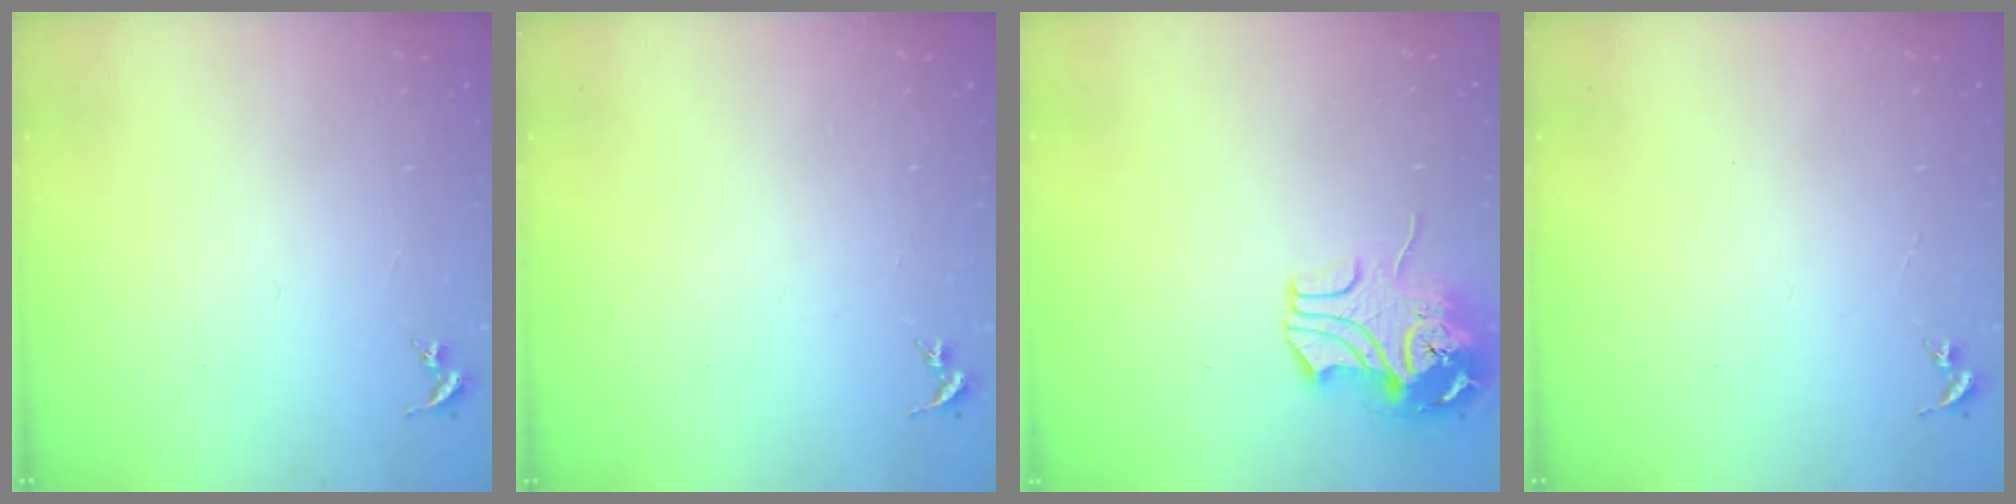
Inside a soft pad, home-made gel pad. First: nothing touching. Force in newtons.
{"total": 0.0}
{"total": 11.5, "press": 11.4, "slide": 1.6}
{"total": 0.0}